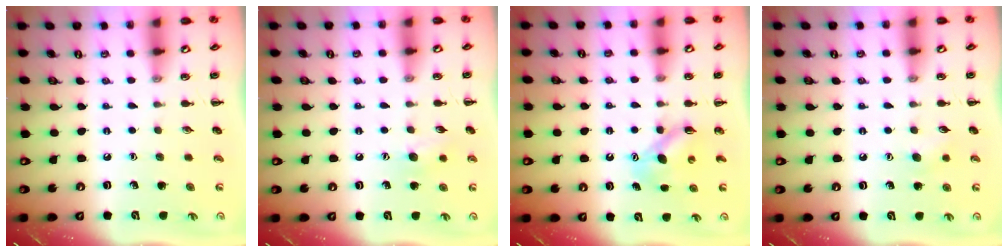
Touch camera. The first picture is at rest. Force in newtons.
{"total": 6.8, "press": 6.7, "slide": 1.1}
{"total": 5.0, "press": 5.0, "slide": 0.7}
{"total": 5.7, "press": 5.5, "slide": 1.6}